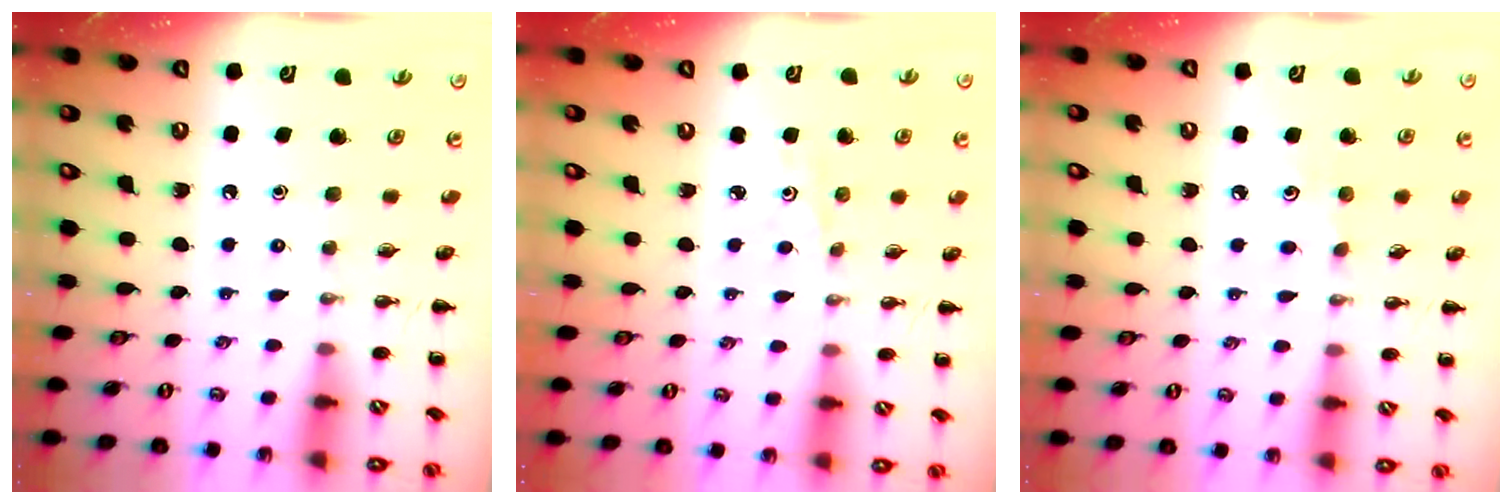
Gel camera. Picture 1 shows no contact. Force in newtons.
{"total": 1.7, "press": 1.7, "slide": 0.4}
{"total": 5.6, "press": 5.4, "slide": 1.5}